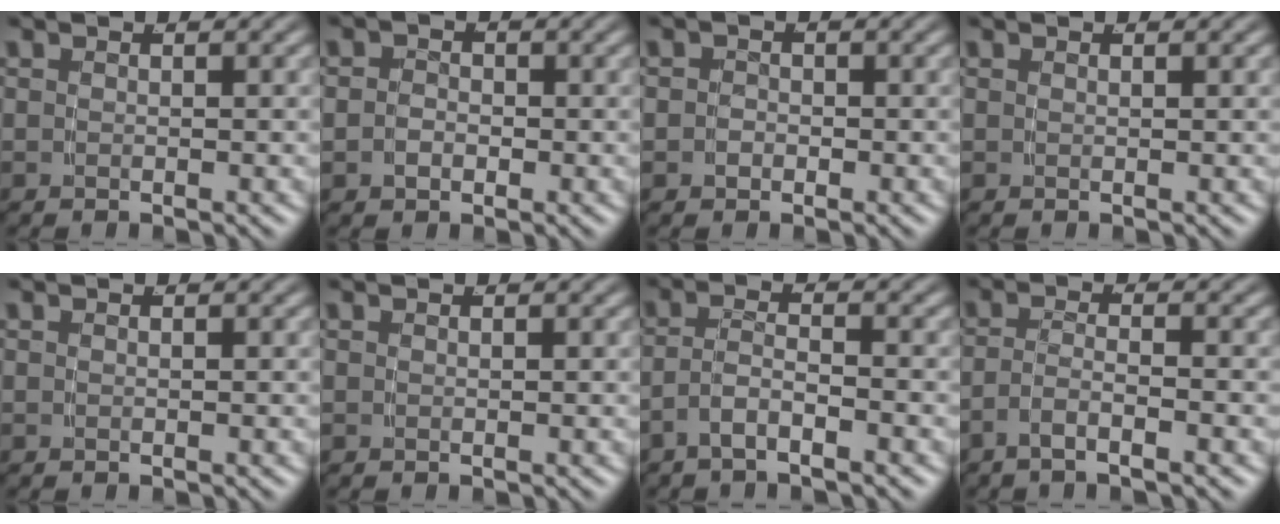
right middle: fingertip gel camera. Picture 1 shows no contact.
{"total": 1.7, "force": [-0.5, 1.4, 0.8], "torque": [-0.019, -0.007, -0.007]}
{"total": 1.2, "force": [-0.6, 1.1, 0.3], "torque": [-0.009, -0.008, -0.009]}
{"total": 0.5, "force": [0.2, -0.5, 0.1], "torque": [-0.001, -0.002, 0.005]}
{"total": 0.0}
{"total": 0.0}
{"total": 2.7, "force": [-1.7, 0.7, 2.0], "torque": [-0.044, -0.009, -0.029]}
{"total": 2.8, "force": [-2.0, 0.2, 1.9], "torque": [-0.041, -0.011, -0.032]}